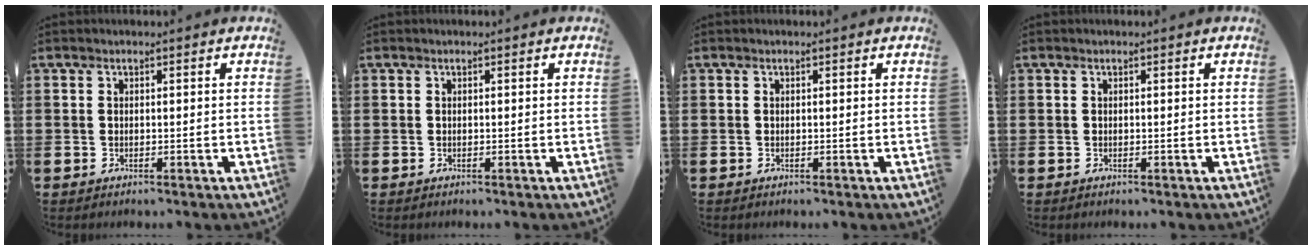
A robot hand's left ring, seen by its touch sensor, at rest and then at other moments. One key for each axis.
{"total": 0.0}
{"total": 0.0}
{"total": 0.0}